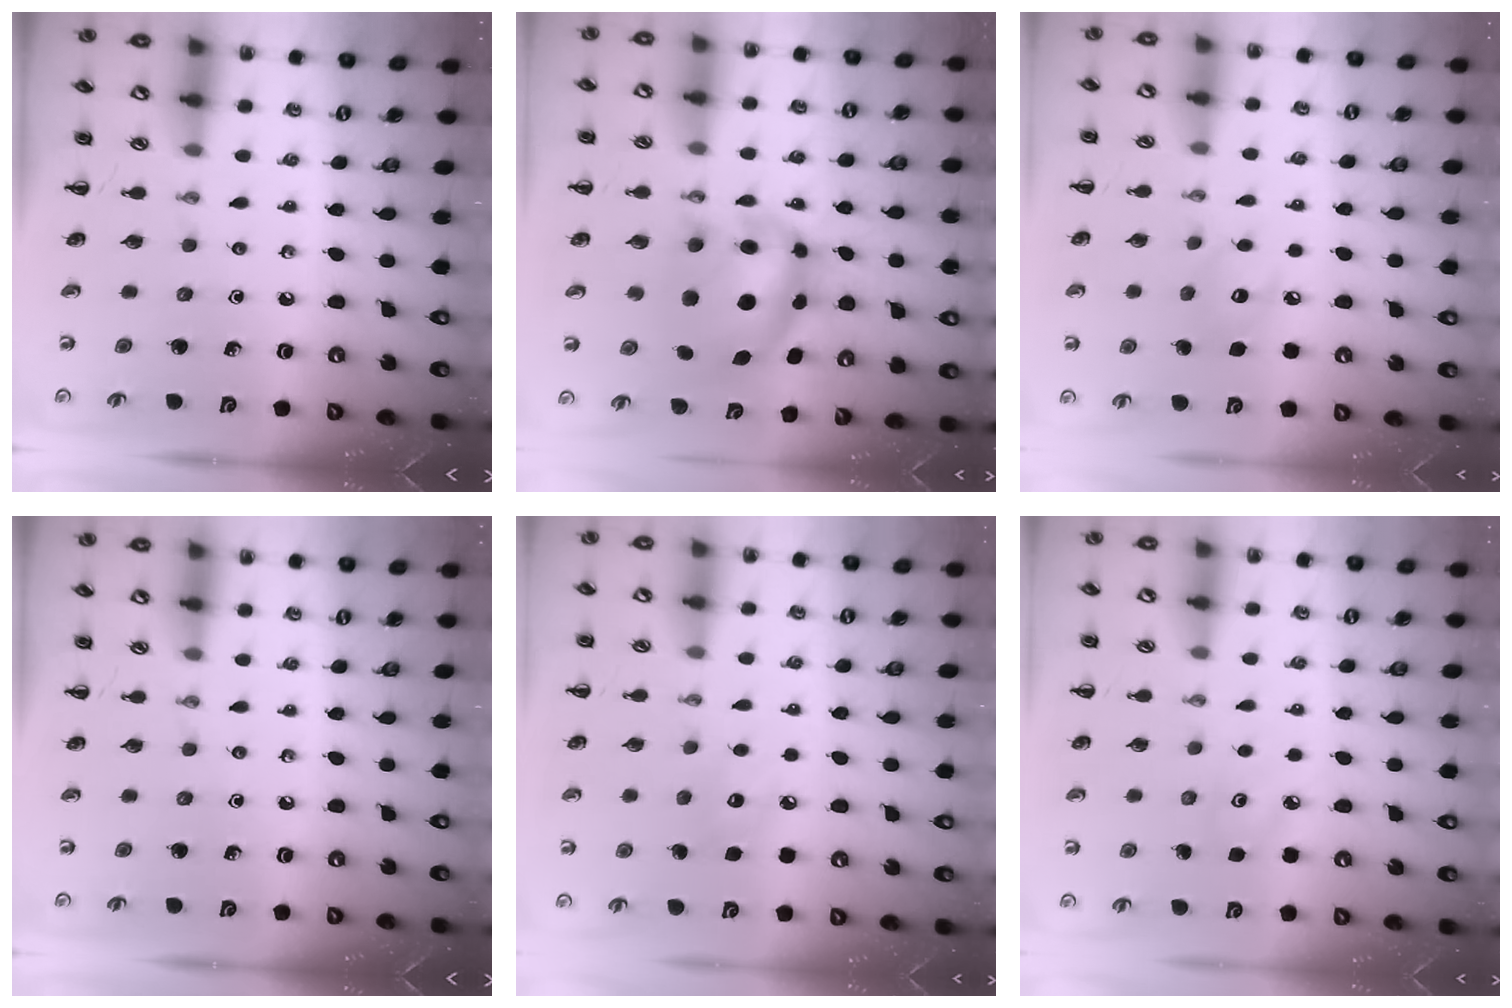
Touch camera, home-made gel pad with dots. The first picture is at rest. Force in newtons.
{"total": 8.8, "press": 8.5, "slide": 2.0}
{"total": 6.9, "press": 6.9, "slide": 1.1}
{"total": 0.0}
{"total": 6.4, "press": 6.1, "slide": 1.8}
{"total": 4.7, "press": 4.5, "slide": 1.4}